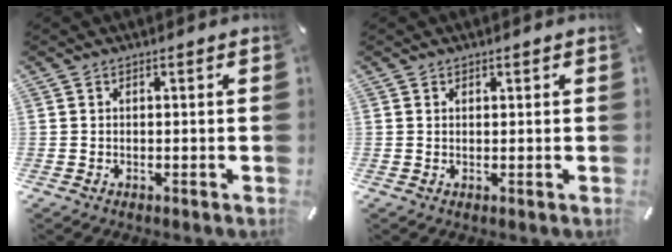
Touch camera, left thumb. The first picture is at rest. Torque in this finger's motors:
{"motor_torque": [-0.14, -0.46, -0.04, 0.24, -0.01]}